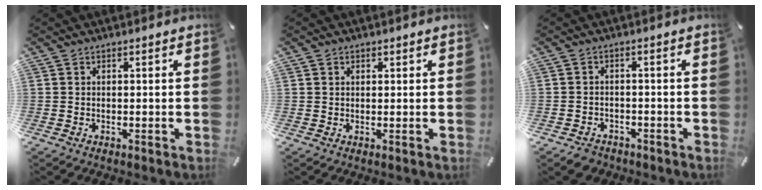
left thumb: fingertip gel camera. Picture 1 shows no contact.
{"total": 1.1, "force": [0.5, 1.0, 0.2], "torque": [0.005, 0.001, 0.007]}
{"total": 3.3, "force": [-2.4, 2.1, 0.6], "torque": [-0.008, 0.015, -0.047]}